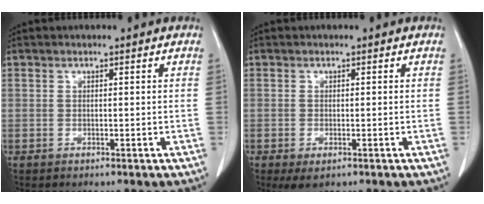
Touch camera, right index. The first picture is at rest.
{"total": 2.6, "force": [-1.4, 1.0, 2.0], "torque": [-0.034, -0.006, -0.017]}